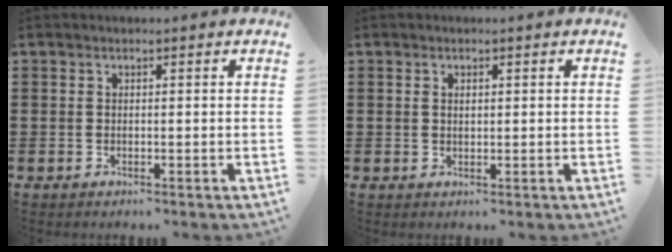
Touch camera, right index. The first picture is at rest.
{"total": 0.9, "force": [0.3, 0.4, 0.7], "torque": [-0.016, 0.003, 0.005]}